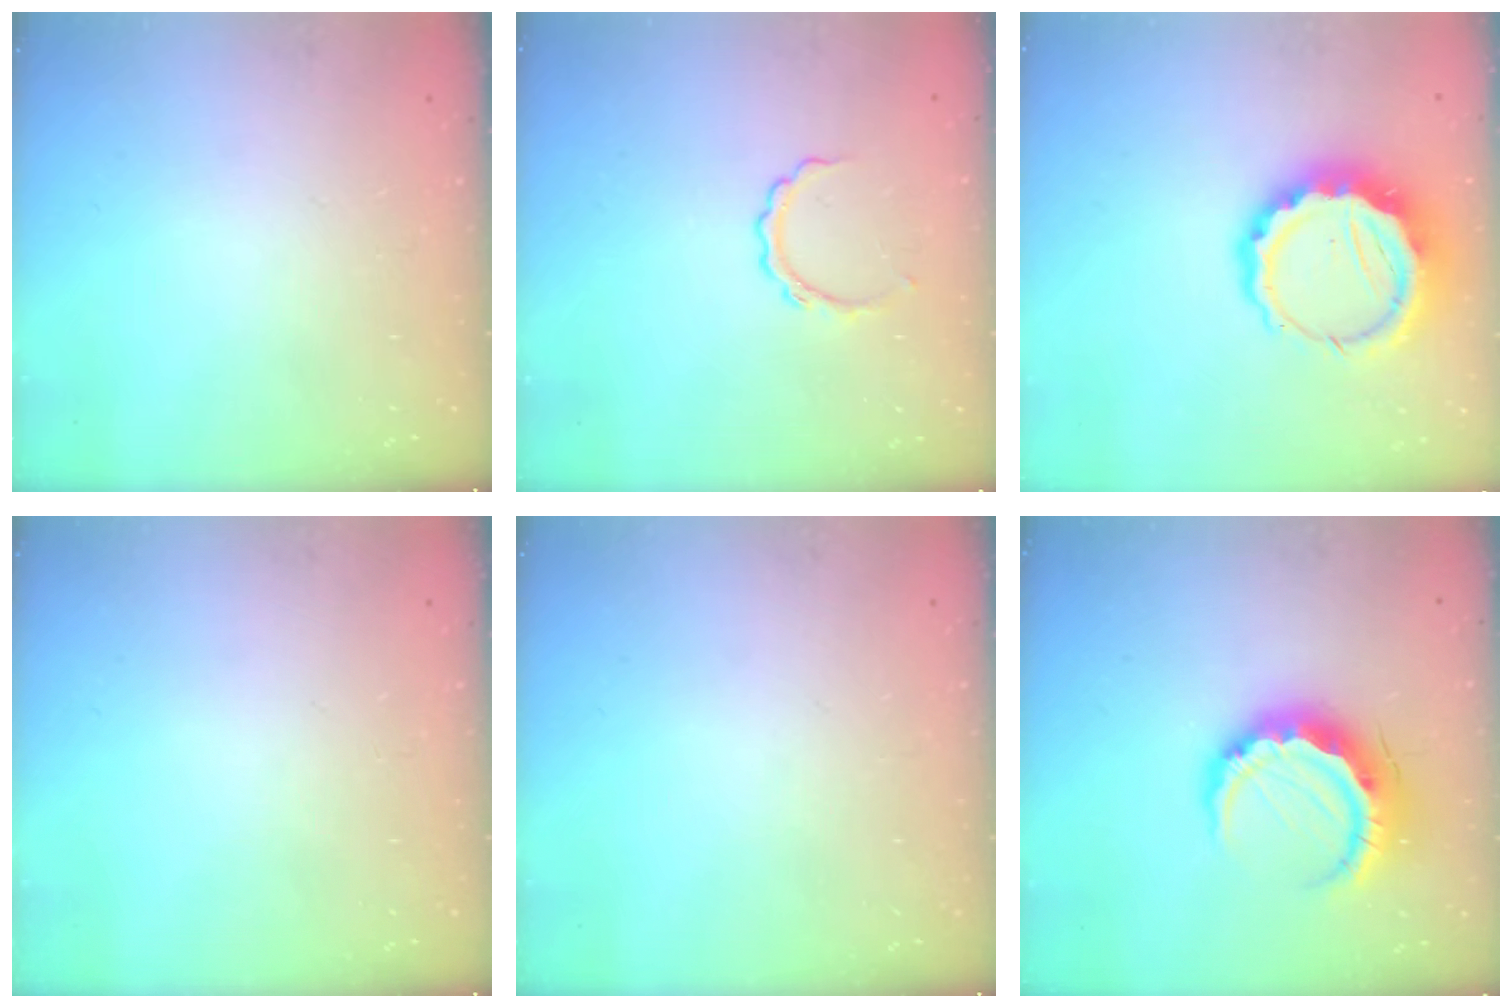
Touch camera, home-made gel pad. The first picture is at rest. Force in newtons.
{"total": 4.9, "press": 4.9, "slide": 0.1}
{"total": 12.0, "press": 11.7, "slide": 2.7}
{"total": 0.0}
{"total": 0.0}
{"total": 13.8, "press": 13.8, "slide": 0.5}